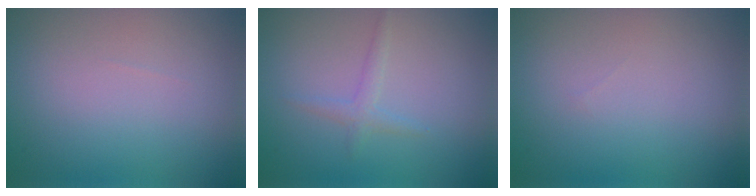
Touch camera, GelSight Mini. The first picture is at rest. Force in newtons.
{"total": 1.3, "press": 1.3, "slide": 0.1}
{"total": 0.0}